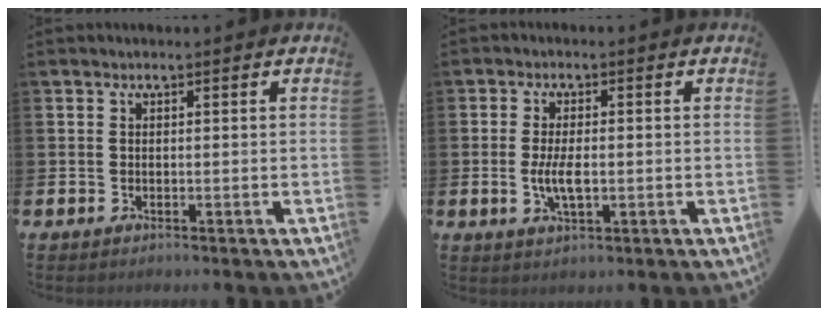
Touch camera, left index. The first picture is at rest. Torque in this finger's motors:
{"motor_torque": [0.85, 0.11, 0.17, 0.18]}